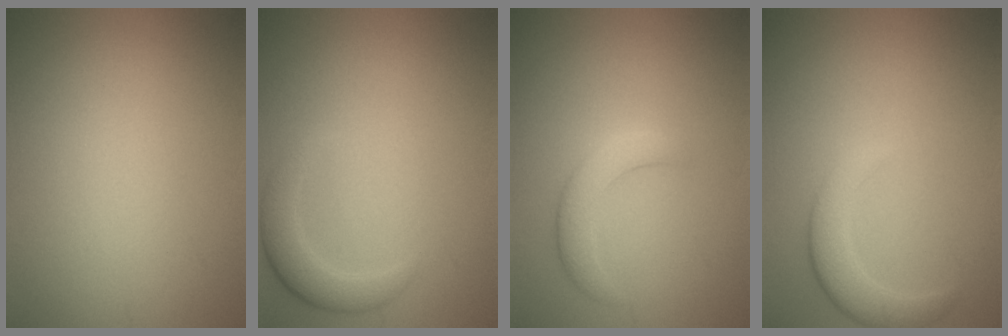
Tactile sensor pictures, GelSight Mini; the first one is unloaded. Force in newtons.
{"total": 2.6, "press": 2.6, "slide": 0.1}
{"total": 2.7, "press": 2.7, "slide": 0.1}
{"total": 3.0, "press": 3.0, "slide": 0.4}